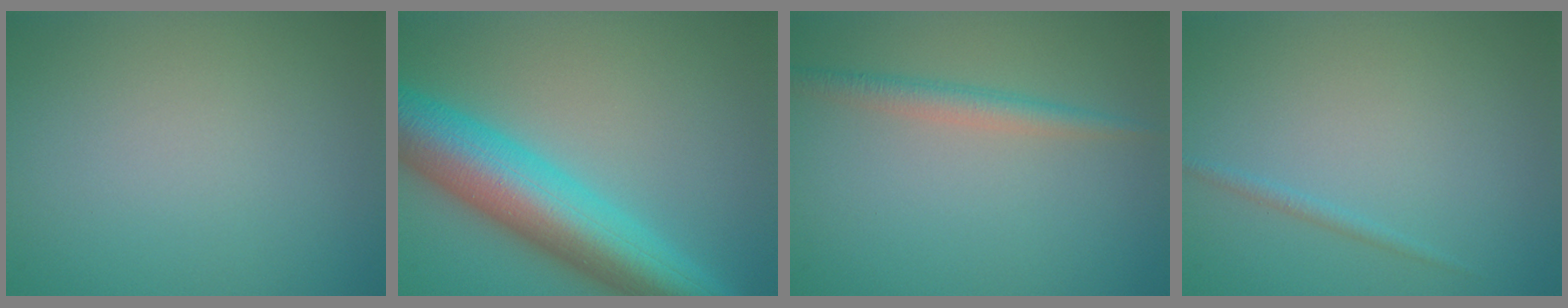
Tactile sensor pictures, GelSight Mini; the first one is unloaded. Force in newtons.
{"total": 10.6, "press": 10.6, "slide": 0.2}
{"total": 2.2, "press": 2.2, "slide": 0.0}
{"total": 0.8, "press": 0.8, "slide": 0.1}